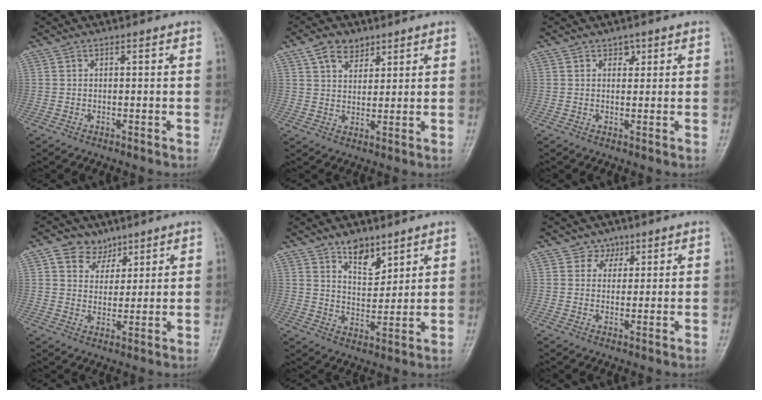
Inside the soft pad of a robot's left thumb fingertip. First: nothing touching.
{"total": 6.0, "force": [3.7, 3.9, 2.6], "torque": [-0.020, -0.022, 0.066]}
{"total": 1.7, "force": [1.0, 1.2, 0.7], "torque": [0.005, -0.003, 0.011]}
{"total": 5.8, "force": [3.6, 4.4, 1.3], "torque": [0.003, -0.017, 0.059]}
{"total": 6.9, "force": [4.8, 3.4, 3.4], "torque": [-0.031, -0.039, 0.088]}
{"total": 2.7, "force": [1.6, 2.2, 0.1], "torque": [0.020, -0.006, 0.019]}